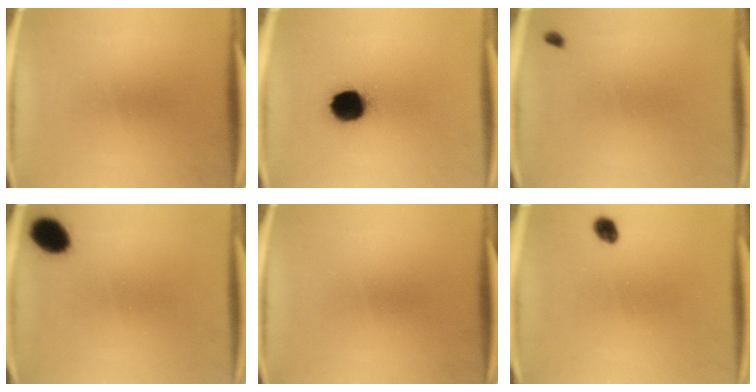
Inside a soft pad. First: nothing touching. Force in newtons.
{"total": 11.9}
{"total": 0.8}
{"total": 7.0}
{"total": 0.0}
{"total": 2.2}